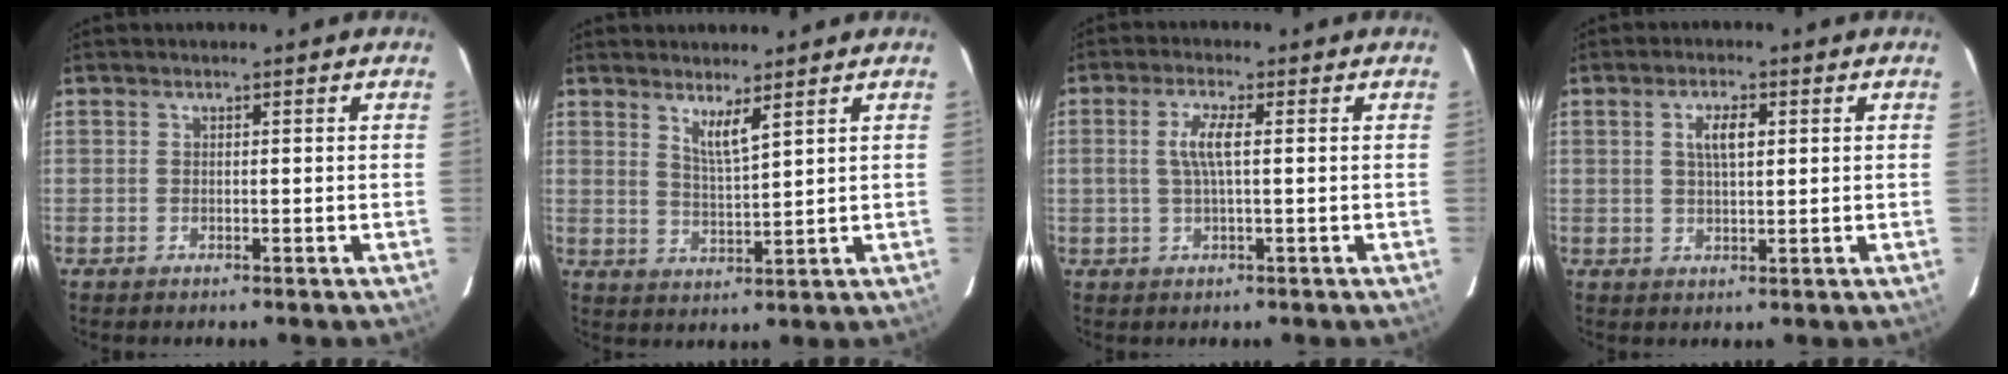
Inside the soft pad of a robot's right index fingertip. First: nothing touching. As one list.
[{"total": 4.2, "force": [2.9, 0.1, 3.0], "torque": [-0.056, -0.008, 0.051]}, {"total": 4.3, "force": [0.5, 0.5, 4.2], "torque": [-0.083, 0.002, 0.010]}, {"total": 4.0, "force": [1.1, 1.4, 3.6], "torque": [-0.066, 0.007, 0.021]}]